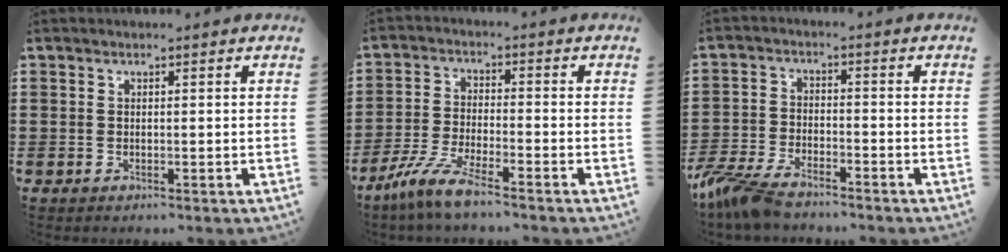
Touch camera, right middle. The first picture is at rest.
{"total": 6.2, "force": [-5.1, 0.1, 3.6], "torque": [-0.098, -0.020, -0.104]}
{"total": 6.0, "force": [-5.2, 1.1, 2.6], "torque": [-0.083, -0.011, -0.108]}